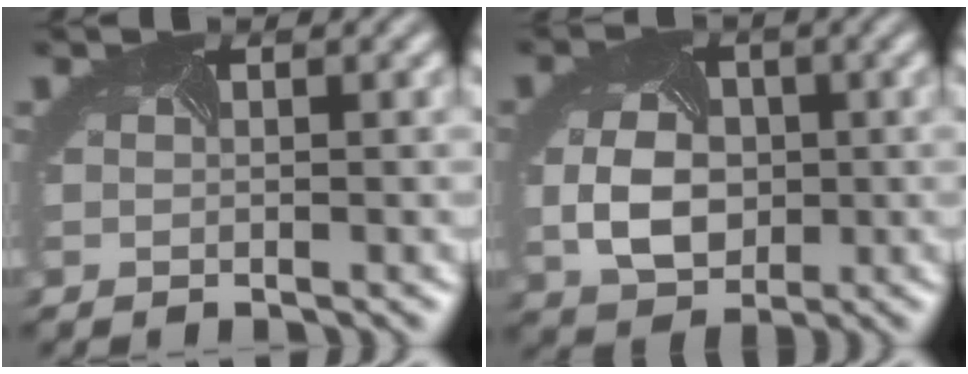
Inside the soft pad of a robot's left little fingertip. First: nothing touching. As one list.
[{"total": 6.0, "force": [-0.4, 4.4, 4.0], "torque": [-0.086, -0.009, -0.005]}]